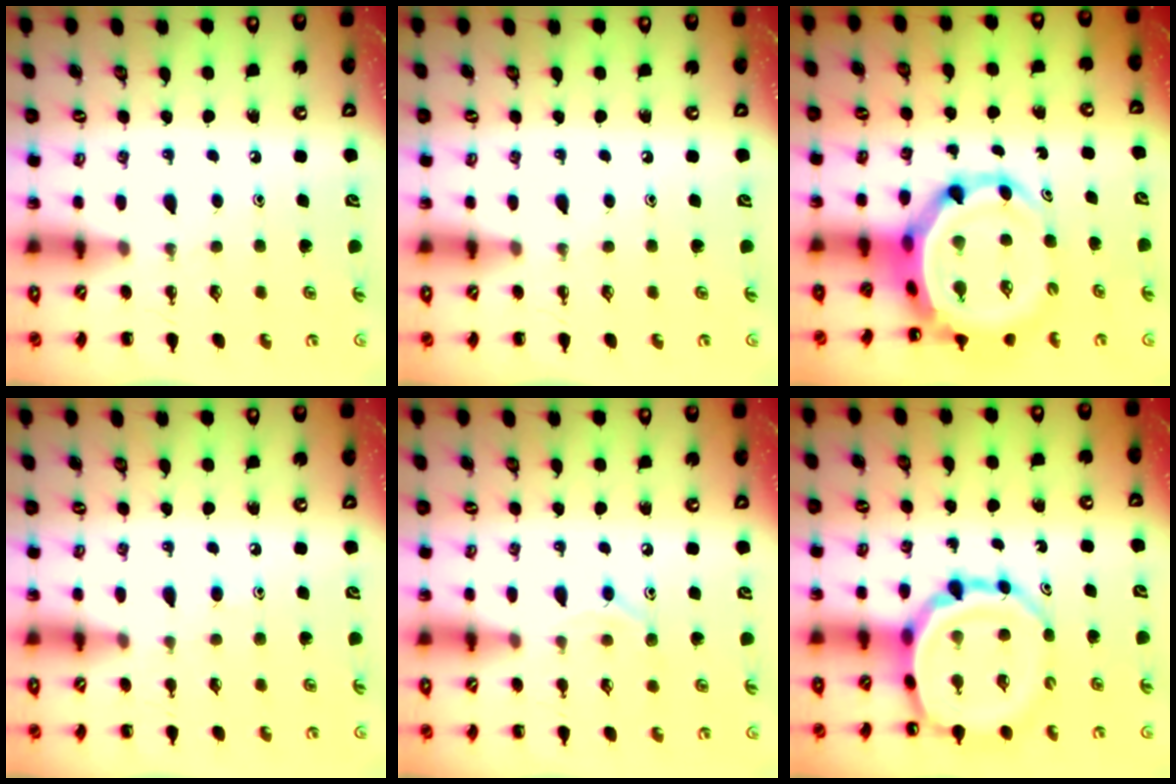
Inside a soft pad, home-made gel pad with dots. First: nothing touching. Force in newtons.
{"total": 0.0}
{"total": 6.8, "press": 6.5, "slide": 1.9}
{"total": 5.3, "press": 4.9, "slide": 2.1}
{"total": 7.9, "press": 7.7, "slide": 1.6}
{"total": 12.3, "press": 11.9, "slide": 3.2}